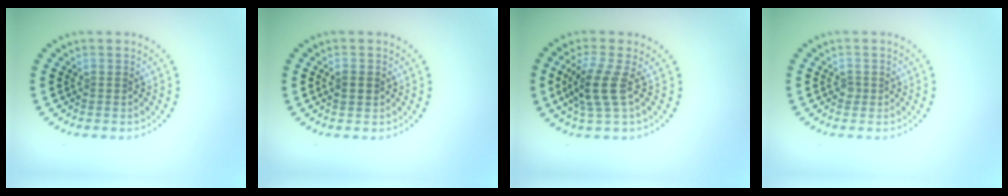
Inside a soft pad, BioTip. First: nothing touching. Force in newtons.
{"total": 1.9, "press": 1.9, "slide": 0.1}
{"total": 3.3, "press": 2.5, "slide": 2.1}
{"total": 0.8, "press": 0.6, "slide": 0.5}